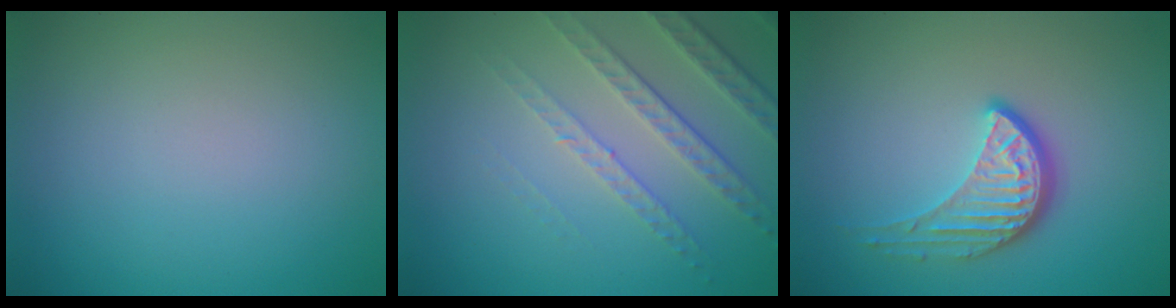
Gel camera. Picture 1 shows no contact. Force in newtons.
{"total": 4.6, "press": 3.2, "slide": 3.3}
{"total": 4.1, "press": 3.0, "slide": 2.8}